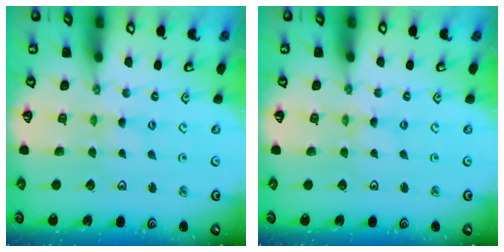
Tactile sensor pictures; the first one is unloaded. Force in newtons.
{"total": 0.0}